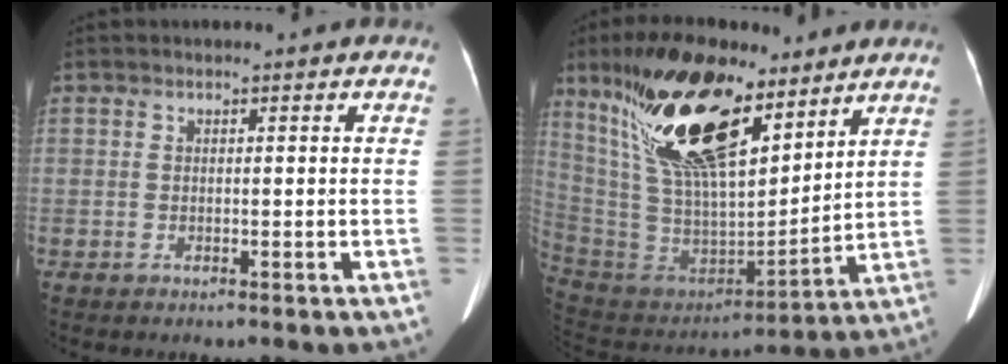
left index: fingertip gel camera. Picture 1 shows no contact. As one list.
[{"total": 23.3, "force": [13.9, 8.1, 16.9], "torque": [-0.333, 0.009, 0.255]}]